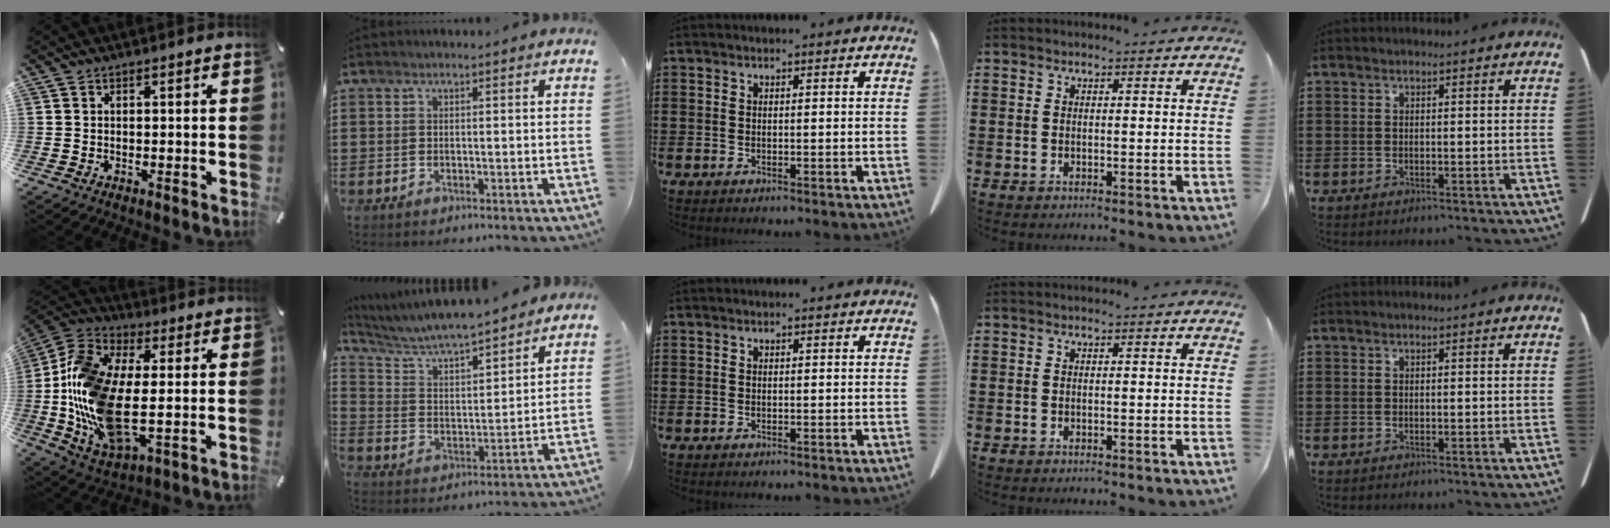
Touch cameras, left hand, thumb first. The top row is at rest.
{"thumb": {"total": 18.9, "force": [-1.8, 10.1, 15.8], "torque": [-0.358, -0.017, -0.029]}, "index": {"total": 5.3, "force": [5.0, 0.5, 1.5], "torque": [-0.054, -0.033, 0.081]}}